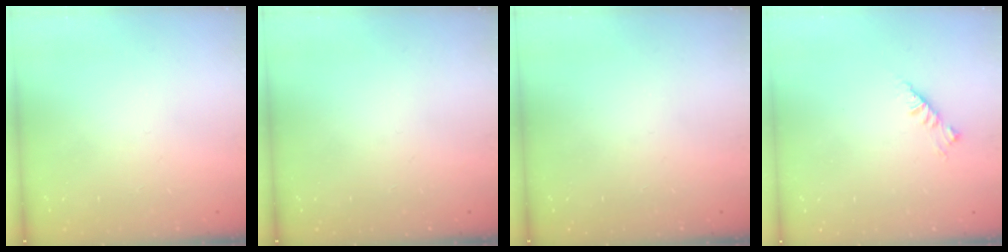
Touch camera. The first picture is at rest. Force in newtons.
{"total": 0.0}
{"total": 0.0}
{"total": 2.9, "press": 2.8, "slide": 0.7}